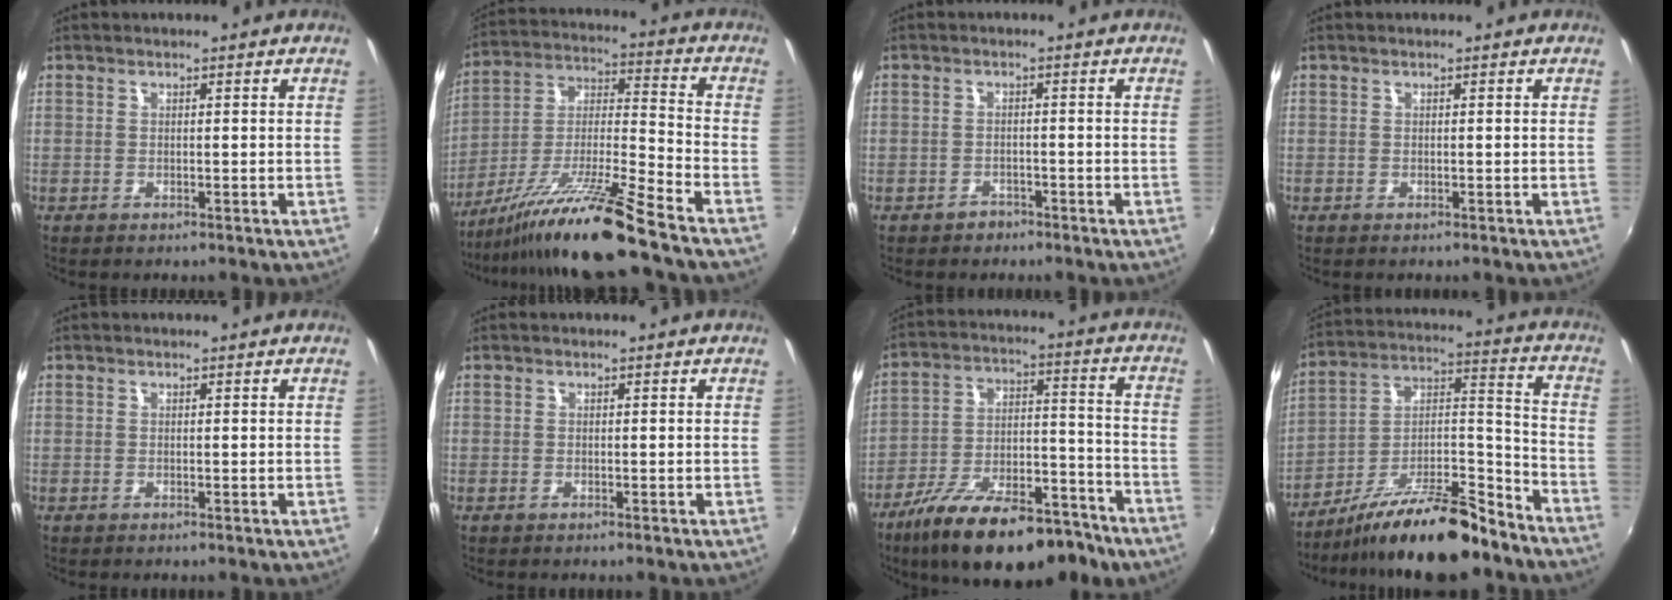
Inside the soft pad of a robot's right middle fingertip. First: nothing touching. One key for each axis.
{"total": 16.7, "fx": -13.1, "fy": -1.9, "fz": 10.2, "tx": -0.180, "ty": -0.014, "tz": -0.242}
{"total": 2.2, "fx": -1.6, "fy": 1.4, "fz": 0.2, "tx": -0.006, "ty": 0.005, "tz": -0.023}
{"total": 0.0}
{"total": 0.0}
{"total": 0.0}
{"total": 22.4, "fx": -15.5, "fy": 8.5, "fz": 13.8, "tx": -0.235, "ty": -0.013, "tz": -0.229}
{"total": 18.3, "fx": -14.5, "fy": 3.8, "fz": 10.5, "tx": -0.181, "ty": 0.007, "tz": -0.237}